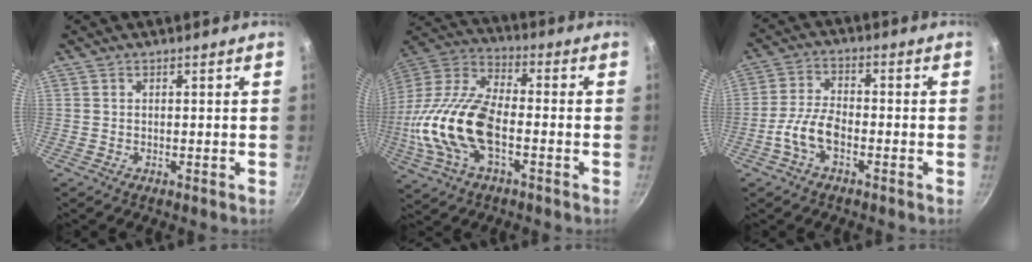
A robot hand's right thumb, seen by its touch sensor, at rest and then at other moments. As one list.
[{"total": 20.4, "force": [-4.2, 10.3, 17.1], "torque": [-0.338, 0.034, -0.092]}, {"total": 6.7, "force": [-2.8, 3.4, 5.1], "torque": [-0.099, 0.029, -0.062]}]